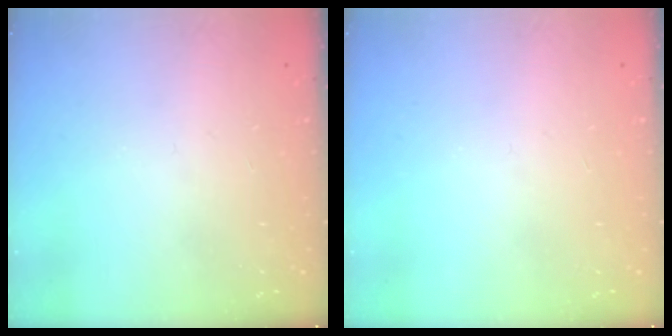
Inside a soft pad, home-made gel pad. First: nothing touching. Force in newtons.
{"total": 0.0}